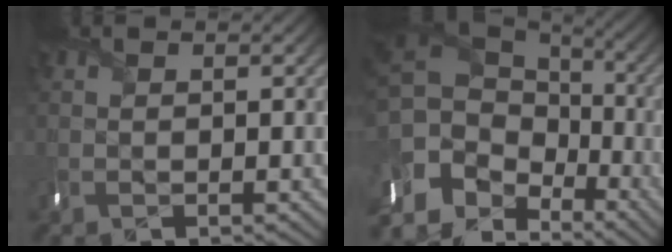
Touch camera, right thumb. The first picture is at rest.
{"total": 14.6, "force": [-4.5, 10.5, 9.0], "torque": [-0.210, -0.027, -0.029]}